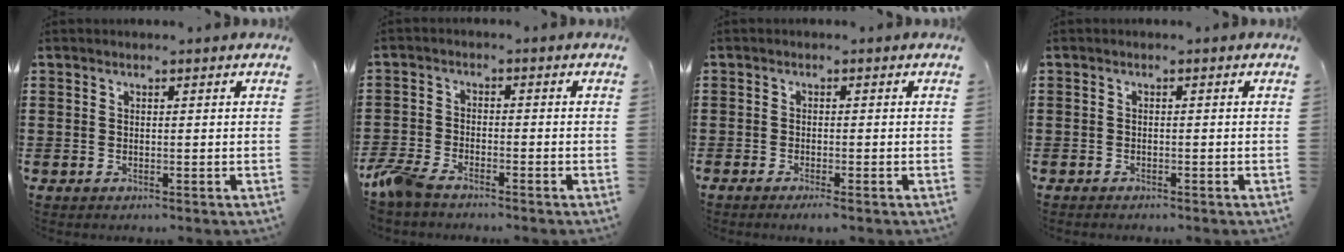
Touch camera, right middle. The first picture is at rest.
{"total": 4.3, "force": [-3.7, 1.2, 2.0], "torque": [-0.067, -0.009, -0.080]}
{"total": 1.1, "force": [-0.7, 0.0, 0.8], "torque": [-0.014, -0.006, -0.011]}
{"total": 0.6, "force": [-0.5, 0.1, 0.1], "torque": [-0.002, -0.002, -0.011]}